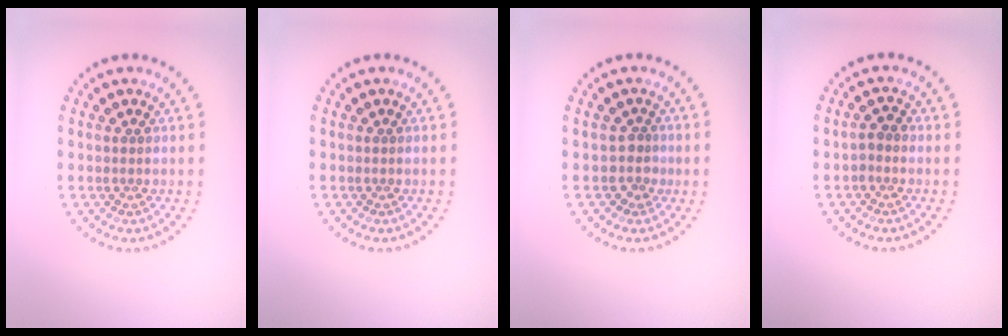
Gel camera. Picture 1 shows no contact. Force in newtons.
{"total": 0.0}
{"total": 1.5, "press": 1.2, "slide": 0.9}
{"total": 1.1, "press": 1.0, "slide": 0.4}